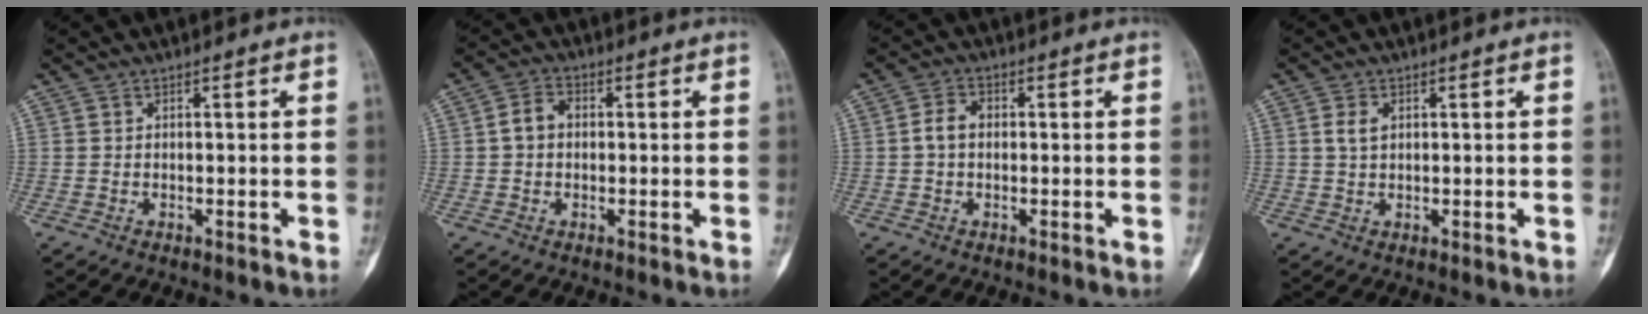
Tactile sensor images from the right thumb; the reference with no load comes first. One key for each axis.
{"total": 3.9, "fx": 0.1, "fy": 3.0, "fz": 2.5, "tx": -0.044, "ty": 0.016, "tz": -0.005}
{"total": 3.4, "fx": -0.1, "fy": 2.4, "fz": 2.4, "tx": -0.044, "ty": 0.013, "tz": -0.006}
{"total": 2.4, "fx": 0.7, "fy": 1.5, "fz": 1.8, "tx": -0.034, "ty": 0.002, "tz": 0.015}